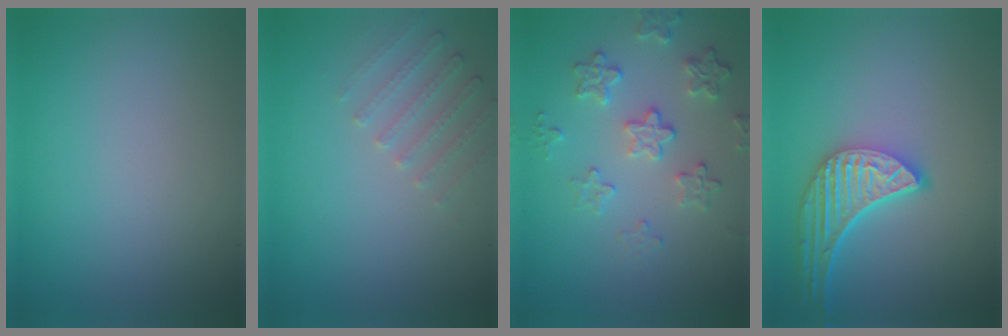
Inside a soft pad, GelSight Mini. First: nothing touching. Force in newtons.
{"total": 1.9, "press": 1.8, "slide": 0.6}
{"total": 3.2, "press": 2.9, "slide": 1.3}
{"total": 5.2, "press": 4.2, "slide": 3.1}